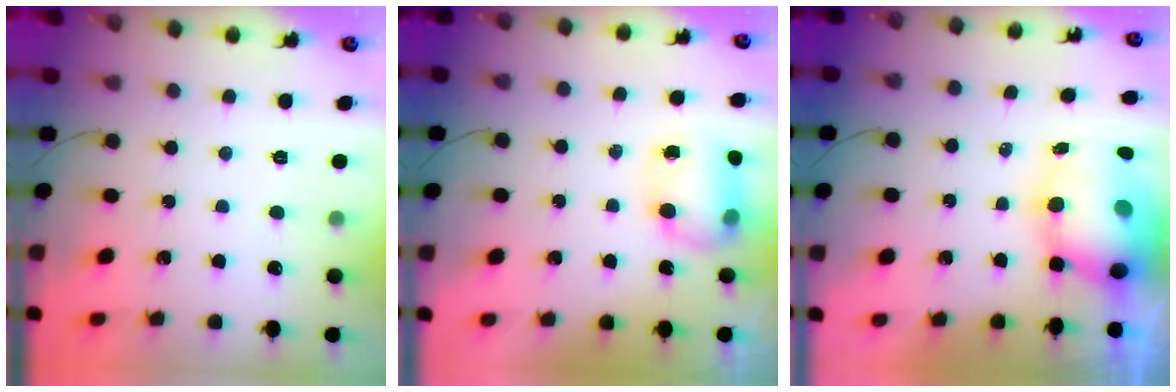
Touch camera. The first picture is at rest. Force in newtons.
{"total": 8.0, "press": 8.0, "slide": 0.4}
{"total": 11.6, "press": 11.2, "slide": 2.9}